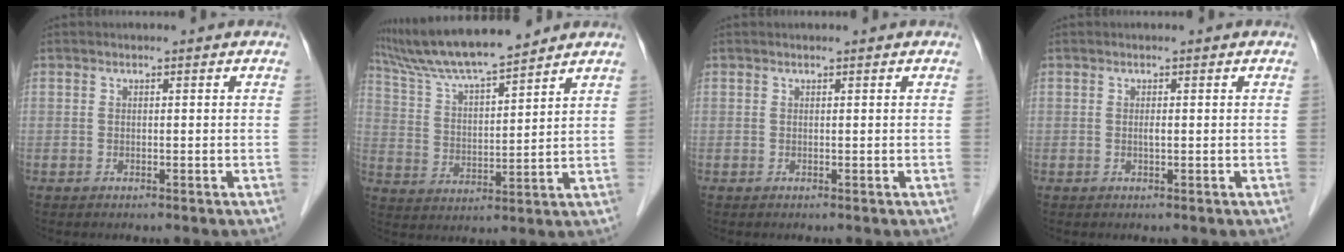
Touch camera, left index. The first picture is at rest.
{"total": 13.3, "force": [12.0, 0.3, 5.8], "torque": [-0.111, 0.018, 0.219]}
{"total": 0.6, "force": [0.6, 0.0, 0.2], "torque": [-0.005, 0.007, 0.011]}
{"total": 0.5, "force": [0.1, 0.1, 0.5], "torque": [-0.012, -0.001, 0.003]}